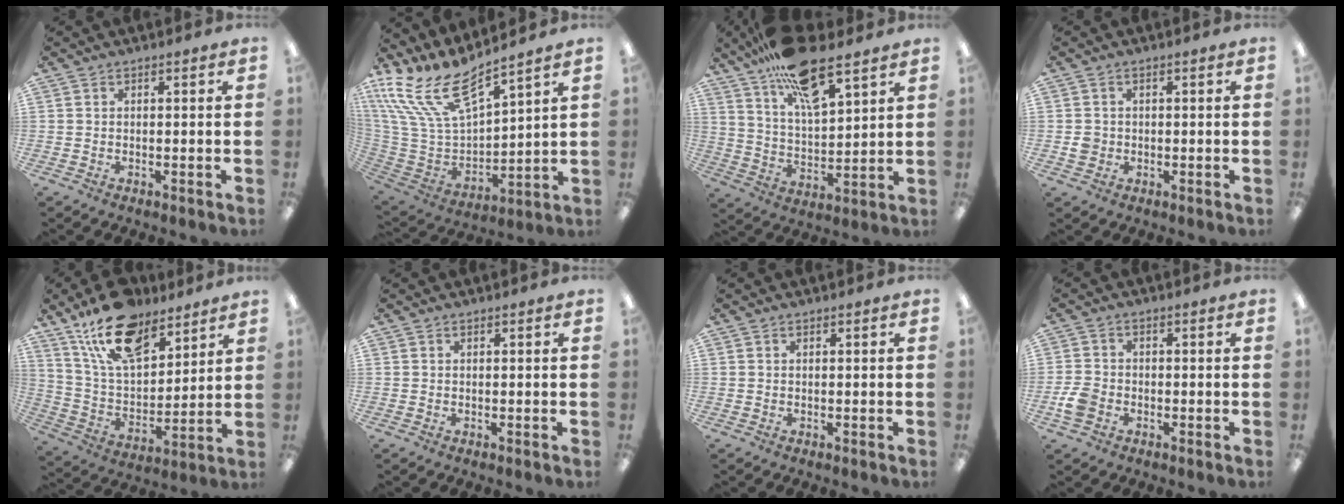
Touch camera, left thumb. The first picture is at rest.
{"total": 19.0, "force": [13.1, 7.5, 11.6], "torque": [-0.265, -0.096, 0.234]}
{"total": 17.3, "force": [12.3, 5.7, 10.7], "torque": [-0.186, -0.063, 0.210]}
{"total": 2.5, "force": [-0.3, 2.4, 0.8], "torque": [-0.005, 0.001, -0.008]}
{"total": 17.7, "force": [12.4, 8.6, 9.3], "torque": [-0.177, -0.056, 0.226]}
{"total": 0.0}
{"total": 0.0}
{"total": 4.9, "force": [-1.9, 3.6, 2.7], "torque": [-0.052, 0.010, -0.034]}